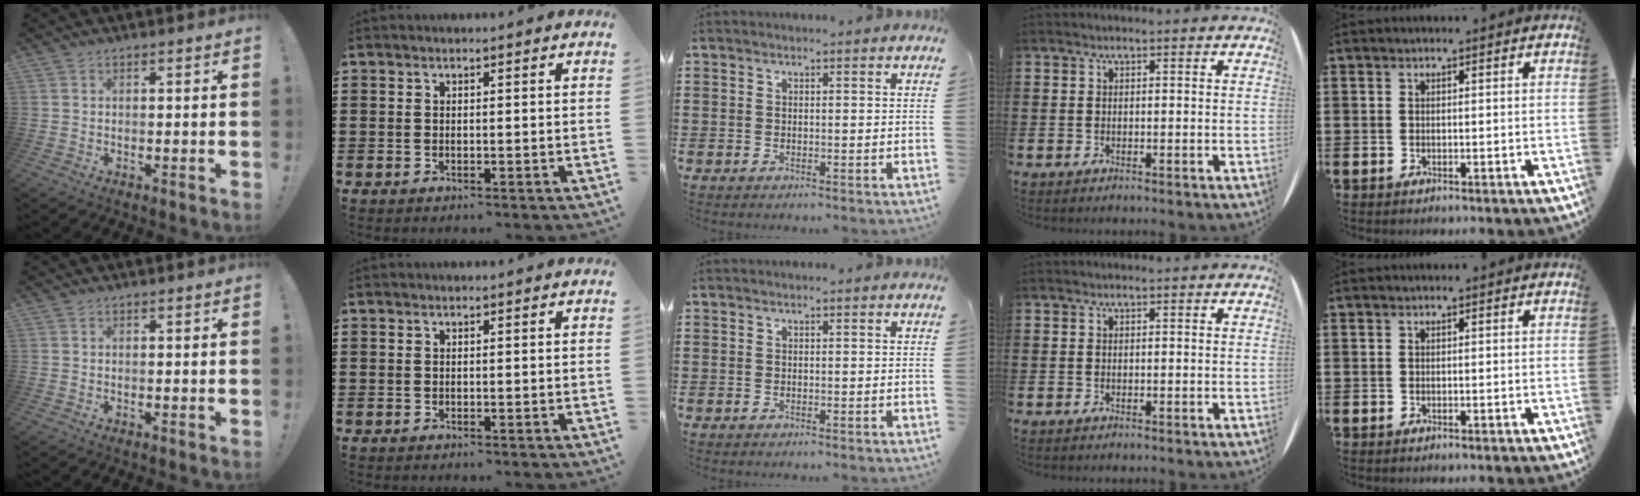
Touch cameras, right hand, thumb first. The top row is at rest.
{}